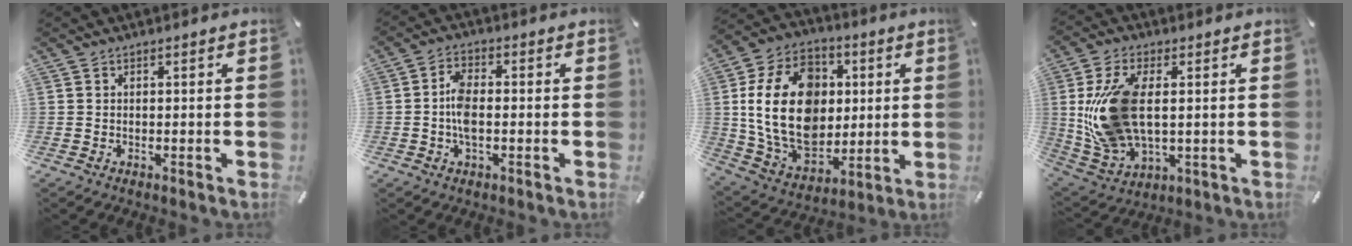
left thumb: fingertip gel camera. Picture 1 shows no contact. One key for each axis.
{"total": 5.6, "fx": -0.9, "fy": 2.8, "fz": 4.8, "tx": -0.105, "ty": 0.002, "tz": -0.019}
{"total": 22.7, "fx": 2.2, "fy": 17.1, "fz": 14.7, "tx": -0.287, "ty": -0.001, "tz": 0.047}
{"total": 16.3, "fx": 1.8, "fy": 8.9, "fz": 13.5, "tx": -0.302, "ty": -0.011, "tz": 0.034}